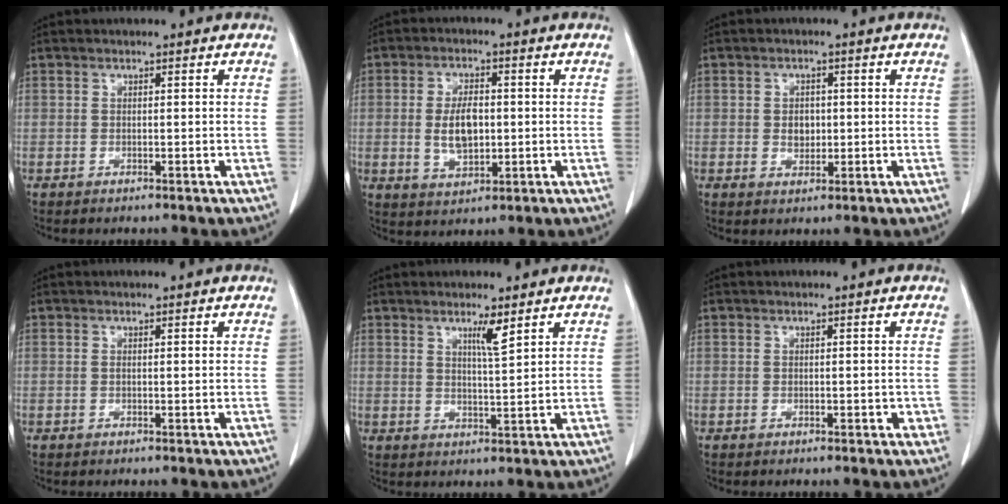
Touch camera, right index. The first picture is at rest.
{"total": 6.5, "force": [-0.3, 3.2, 5.7], "torque": [-0.112, 0.003, 0.001]}
{"total": 2.9, "force": [-0.1, 2.1, 1.9], "torque": [-0.029, 0.001, 0.004]}
{"total": 0.0}
{"total": 3.3, "force": [2.1, -0.2, 2.6], "torque": [-0.049, -0.007, 0.038]}
{"total": 0.9, "force": [-0.3, 0.6, 0.6], "torque": [-0.003, 0.004, -0.003]}